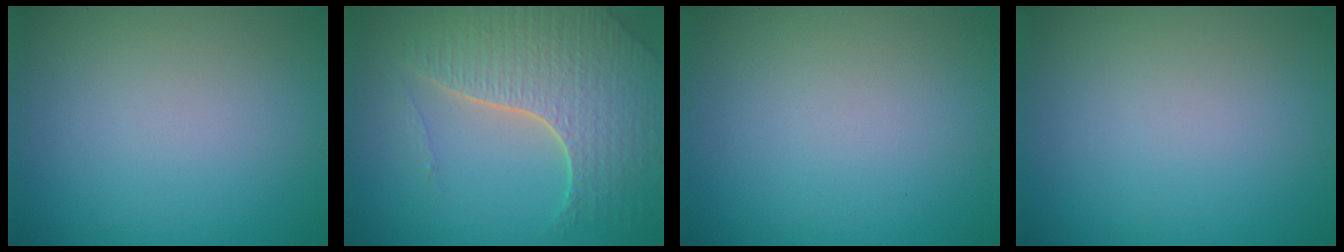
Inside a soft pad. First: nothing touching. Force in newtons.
{"total": 7.2, "press": 5.2, "slide": 5.0}
{"total": 0.0}
{"total": 0.0}